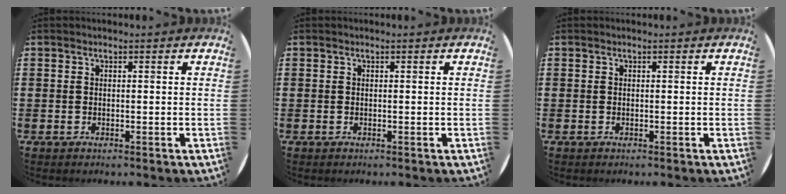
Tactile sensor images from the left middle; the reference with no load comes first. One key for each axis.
{"total": 0.0}
{"total": 0.0}